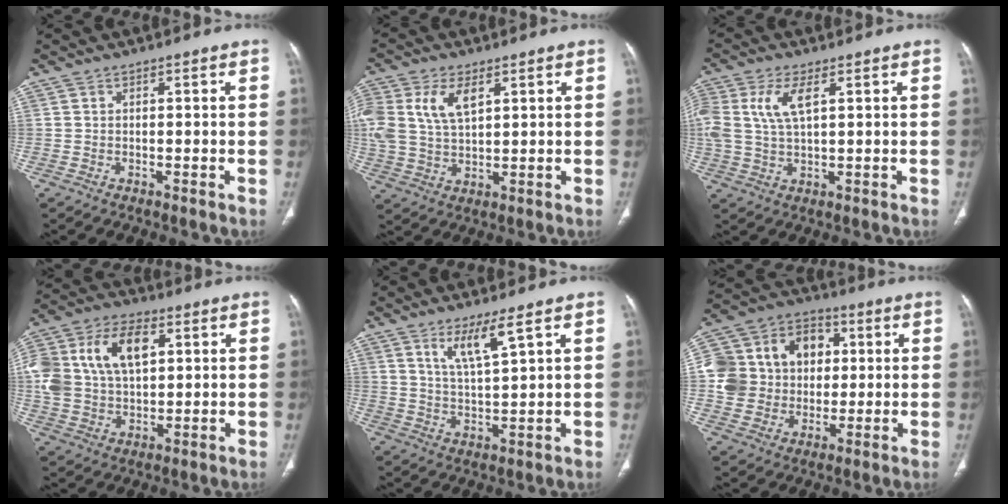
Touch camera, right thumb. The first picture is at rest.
{"total": 11.8, "force": [4.2, 6.8, 8.8], "torque": [-0.198, 0.000, 0.089]}
{"total": 7.9, "force": [2.4, 3.5, 6.7], "torque": [-0.164, 0.005, 0.052]}
{"total": 20.5, "force": [5.5, 13.2, 14.7], "torque": [-0.317, 0.024, 0.101]}
{"total": 6.5, "force": [3.9, 0.6, 5.2], "torque": [-0.102, -0.033, 0.081]}
{"total": 16.8, "force": [2.1, 14.5, 8.2], "torque": [-0.121, 0.034, 0.044]}